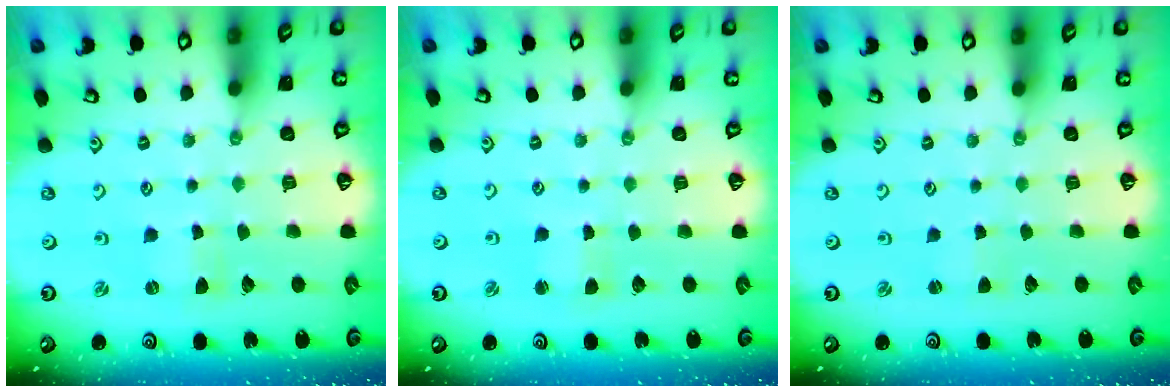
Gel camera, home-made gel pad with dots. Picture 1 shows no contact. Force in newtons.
{"total": 2.5, "press": 2.5, "slide": 0.3}
{"total": 0.8, "press": 0.8, "slide": 0.1}